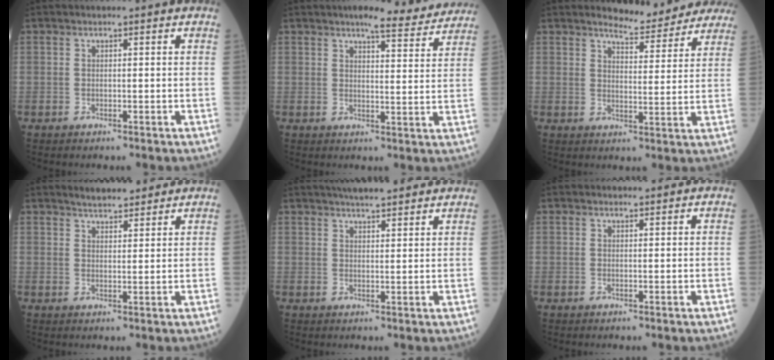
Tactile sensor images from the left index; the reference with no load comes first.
{"total": 8.9, "force": [8.2, 1.2, 3.2], "torque": [-0.037, 0.001, 0.087]}
{"total": 10.1, "force": [9.7, 1.8, 2.1], "torque": [-0.019, -0.011, 0.112]}
{"total": 5.4, "force": [4.8, 1.4, 2.0], "torque": [-0.032, 0.017, 0.075]}
{"total": 8.7, "force": [7.5, 1.2, 4.3], "torque": [-0.061, 0.028, 0.104]}
{"total": 0.6, "force": [0.6, 0.1, 0.2], "torque": [-0.012, -0.001, 0.008]}